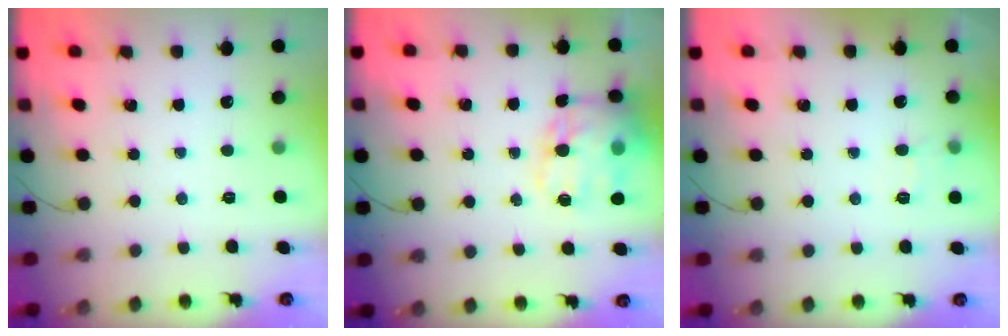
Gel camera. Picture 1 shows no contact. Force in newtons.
{"total": 17.7, "press": 17.4, "slide": 3.3}
{"total": 7.1, "press": 6.9, "slide": 1.8}